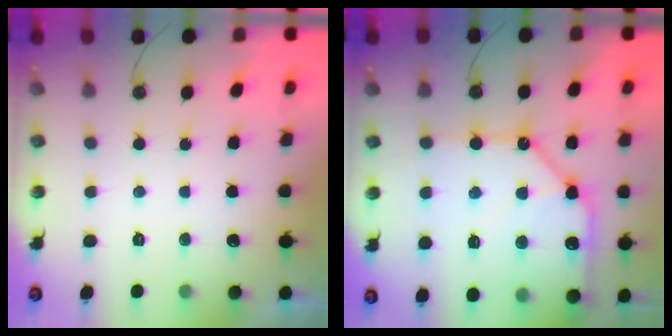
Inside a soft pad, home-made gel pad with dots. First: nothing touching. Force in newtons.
{"total": 20.0, "press": 19.9, "slide": 2.3}